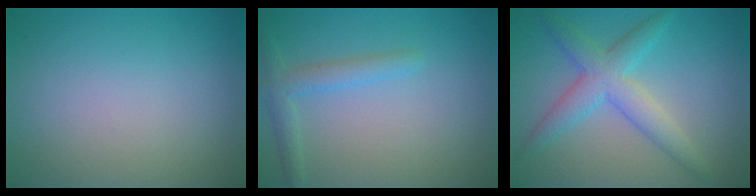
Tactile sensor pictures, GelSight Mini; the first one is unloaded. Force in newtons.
{"total": 2.3, "press": 2.3, "slide": 0.1}
{"total": 3.6, "press": 3.6, "slide": 0.2}